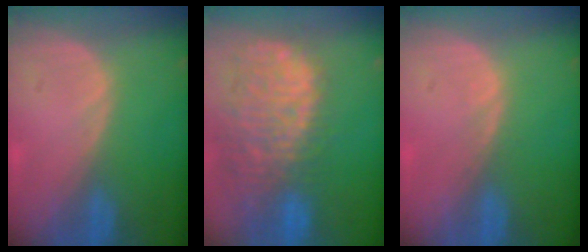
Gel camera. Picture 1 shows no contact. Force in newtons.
{"total": 14.1, "press": 11.6, "slide": 8.1}
{"total": 0.5, "press": 0.5, "slide": 0.1}